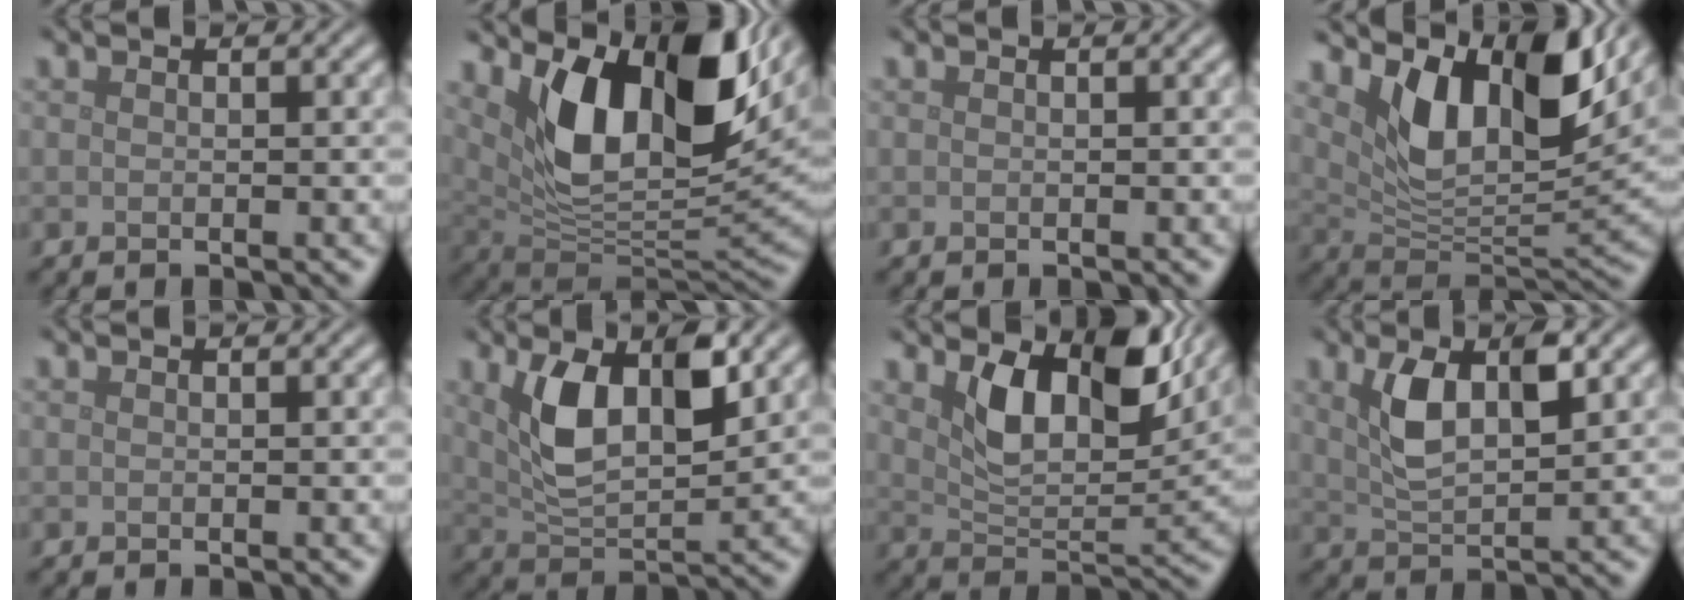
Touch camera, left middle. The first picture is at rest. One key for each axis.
{"total": 11.7, "fx": 4.8, "fy": 5.2, "fz": 9.3, "tx": -0.155, "ty": -0.011, "tz": 0.091}
{"total": 0.0}
{"total": 9.9, "fx": 5.0, "fy": 4.2, "fz": 7.5, "tx": -0.124, "ty": -0.008, "tz": 0.090}
{"total": 0.0}
{"total": 7.0, "fx": 2.3, "fy": 3.1, "fz": 5.8, "tx": -0.116, "ty": 0.000, "tz": 0.046}
{"total": 8.0, "fx": 3.4, "fy": 4.1, "fz": 5.9, "tx": -0.102, "ty": -0.012, "tz": 0.056}
{"total": 4.8, "fx": 1.8, "fy": 1.8, "fz": 4.0, "tx": -0.085, "ty": 0.003, "tz": 0.033}